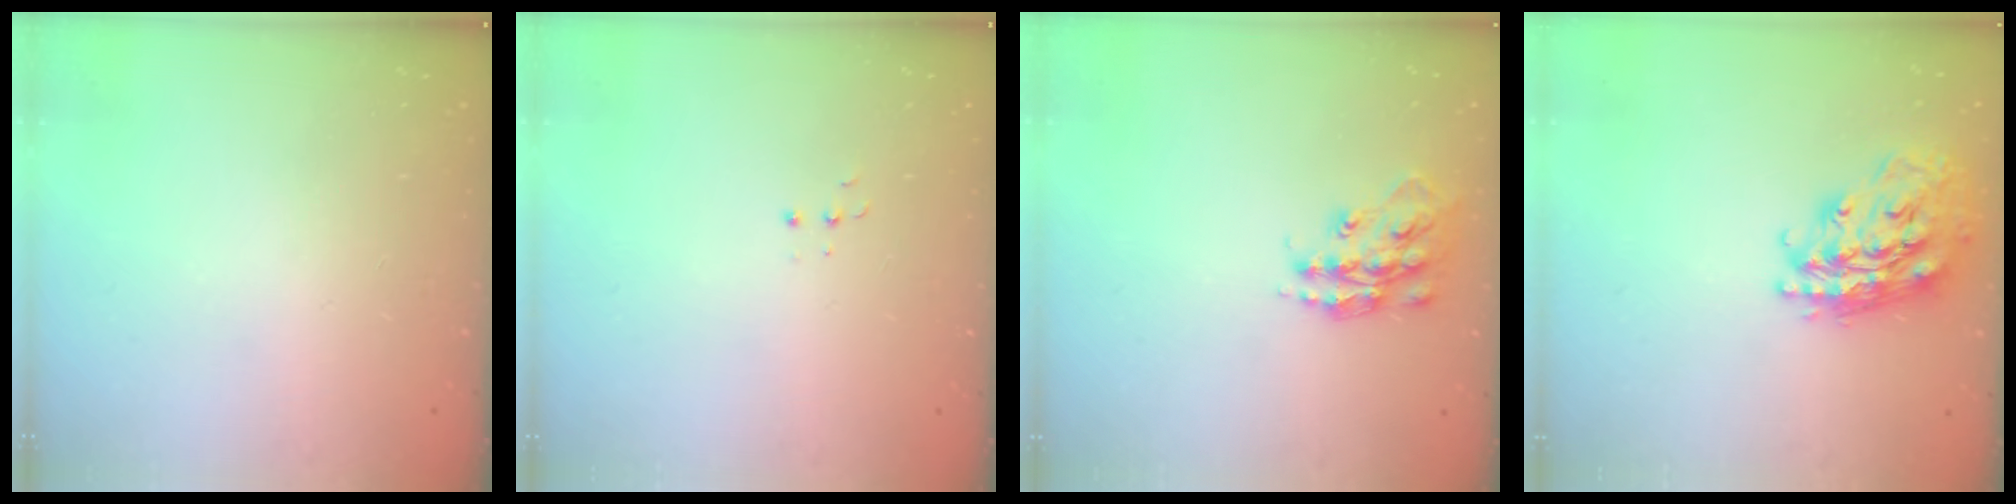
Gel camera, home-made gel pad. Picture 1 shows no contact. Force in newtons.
{"total": 3.5, "press": 3.4, "slide": 0.8}
{"total": 15.2, "press": 15.2, "slide": 0.9}
{"total": 22.6, "press": 22.6, "slide": 1.8}